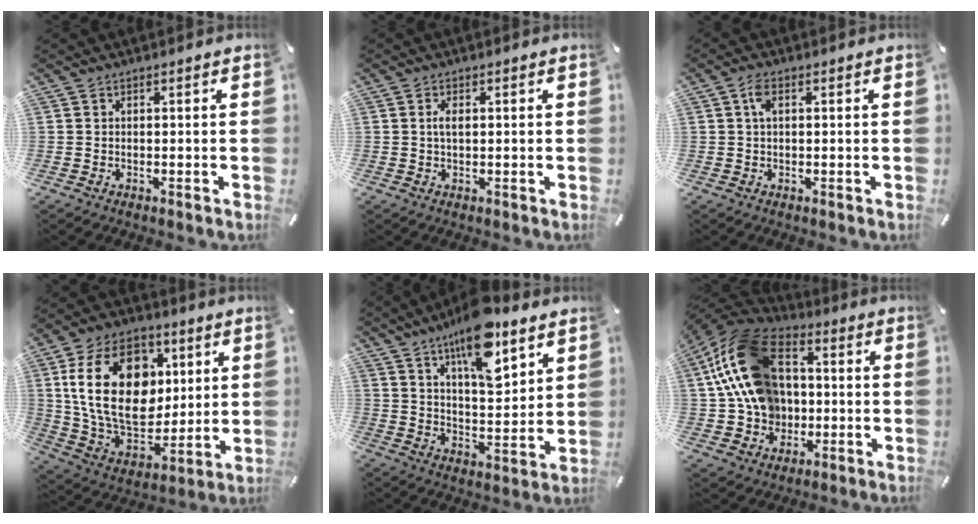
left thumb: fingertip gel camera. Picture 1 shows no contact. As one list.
[{"total": 2.2, "force": [0.3, 0.9, 2.0], "torque": [-0.048, 0.001, 0.001]}, {"total": 2.6, "force": [0.6, 1.2, 2.2], "torque": [-0.048, 0.009, 0.009]}, {"total": 23.3, "force": [5.0, 16.8, 15.3], "torque": [-0.276, -0.014, 0.087]}, {"total": 16.0, "force": [10.7, 6.1, 10.2], "torque": [-0.158, -0.057, 0.178]}, {"total": 20.0, "force": [2.3, 15.8, 12.1], "torque": [-0.264, -0.001, 0.047]}]